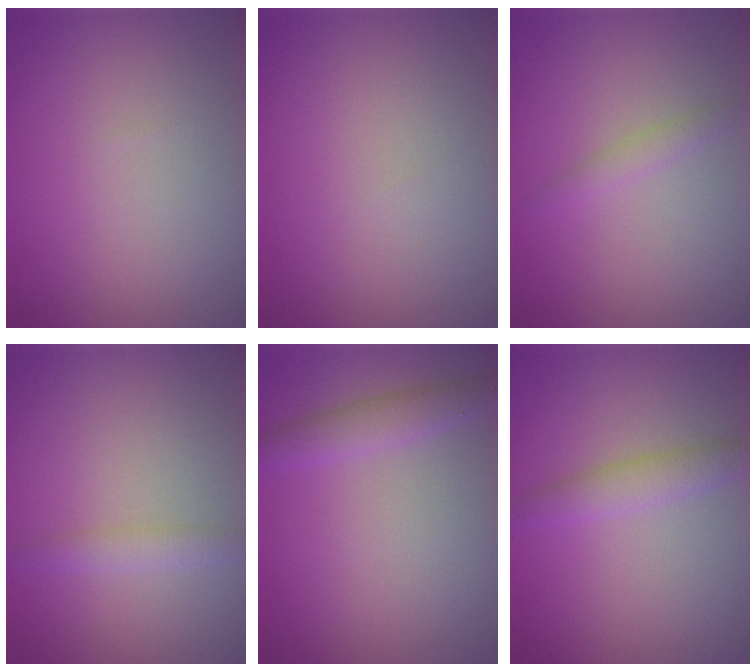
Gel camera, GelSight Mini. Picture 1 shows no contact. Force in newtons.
{"total": 0.0}
{"total": 1.1, "press": 1.1, "slide": 0.0}
{"total": 1.6, "press": 1.6, "slide": 0.1}
{"total": 2.2, "press": 2.2, "slide": 0.0}
{"total": 2.2, "press": 2.2, "slide": 0.1}